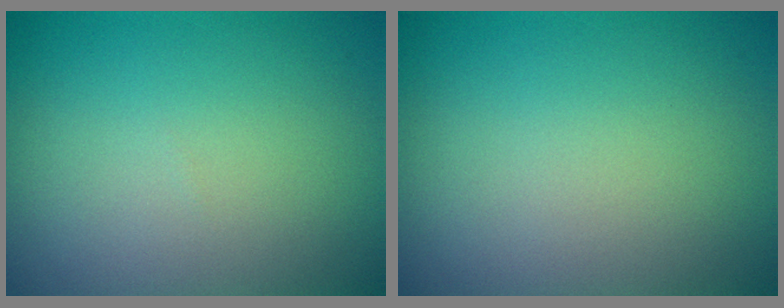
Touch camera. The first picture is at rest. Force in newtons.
{"total": 0.0}